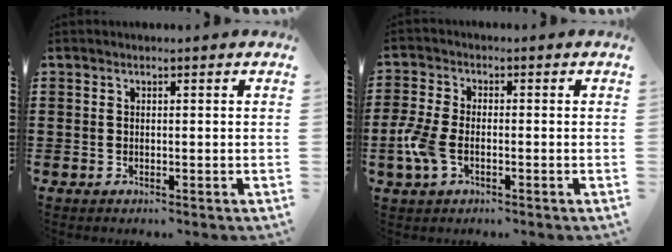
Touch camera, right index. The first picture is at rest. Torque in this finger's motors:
{"motor_torque": [2.14, 0.00, 0.25, 0.05]}